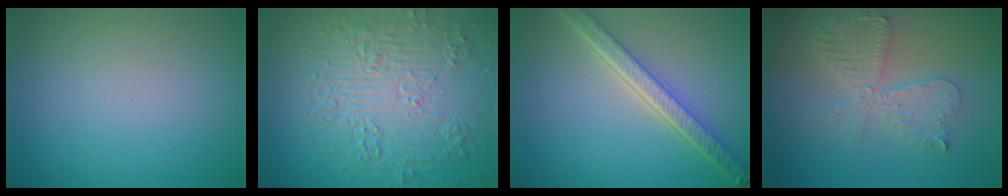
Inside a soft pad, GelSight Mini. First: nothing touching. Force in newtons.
{"total": 11.4, "press": 7.6, "slide": 8.5}
{"total": 5.2, "press": 4.0, "slide": 3.3}
{"total": 4.6, "press": 4.0, "slide": 2.2}